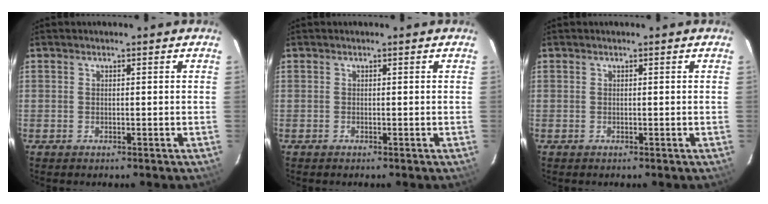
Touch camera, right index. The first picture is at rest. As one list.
[{"total": 0.0}, {"total": 0.0}]